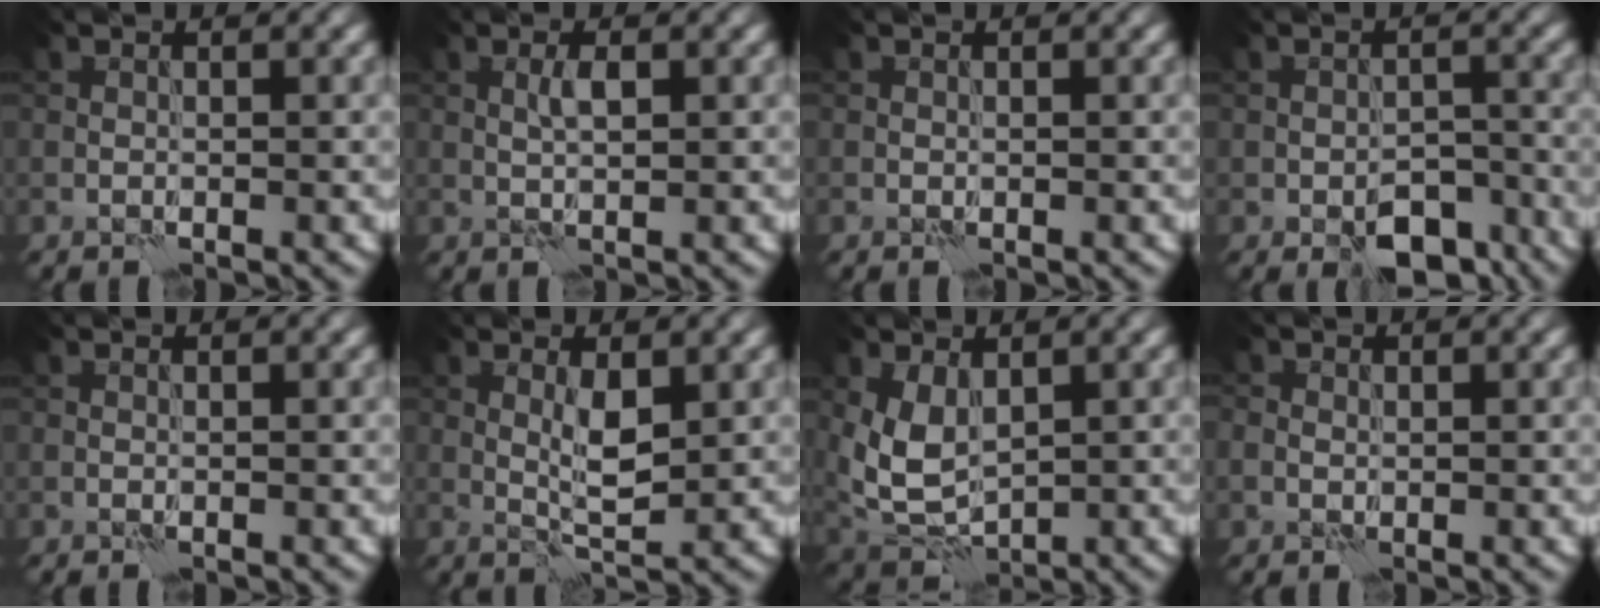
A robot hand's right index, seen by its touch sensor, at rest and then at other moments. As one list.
[{"total": 1.4, "force": [0.6, 0.4, 1.2], "torque": [-0.027, 0.002, 0.010]}, {"total": 0.0}, {"total": 5.6, "force": [-3.8, 2.8, 3.0], "torque": [-0.038, -0.002, -0.054]}, {"total": 0.0}, {"total": 2.6, "force": [0.9, 0.7, 2.3], "torque": [-0.049, -0.006, 0.016]}, {"total": 4.6, "force": [1.1, 3.1, 3.2], "torque": [-0.081, -0.005, 0.027]}, {"total": 1.0, "force": [0.1, 0.9, 0.2], "torque": [-0.004, -0.003, 0.000]}]